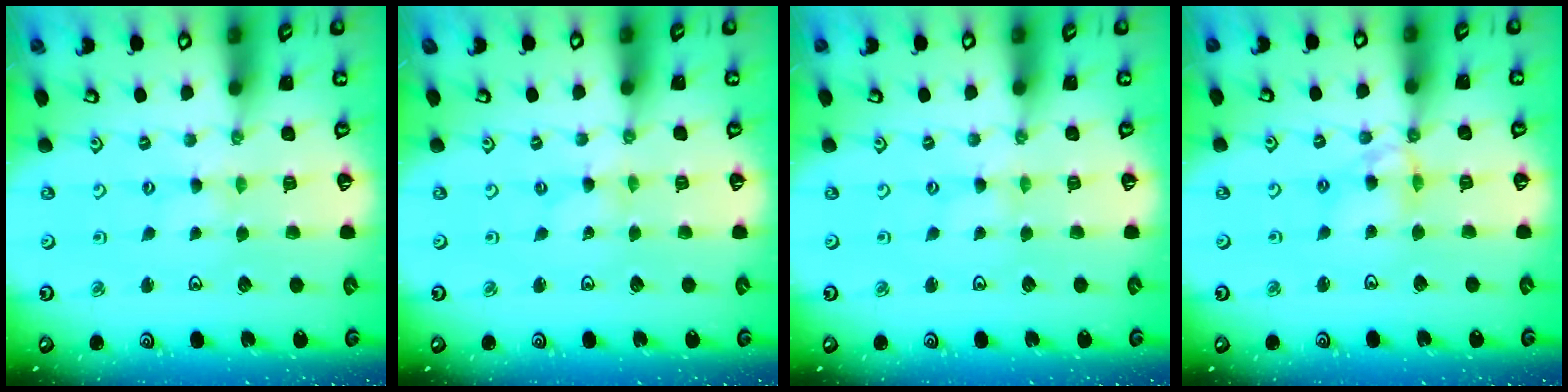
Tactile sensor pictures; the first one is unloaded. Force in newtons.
{"total": 0.0}
{"total": 0.0}
{"total": 7.4, "press": 7.4, "slide": 0.6}